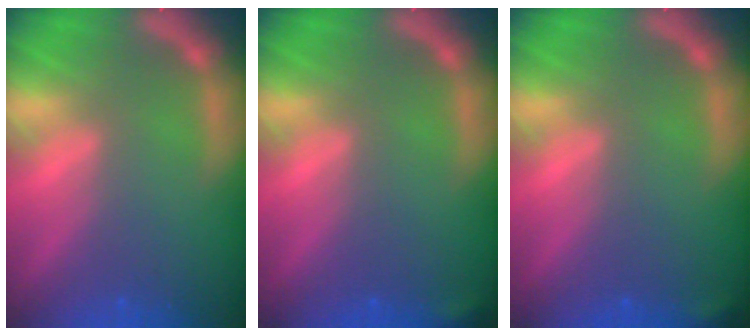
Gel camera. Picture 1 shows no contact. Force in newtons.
{"total": 0.9}
{"total": 0.9}